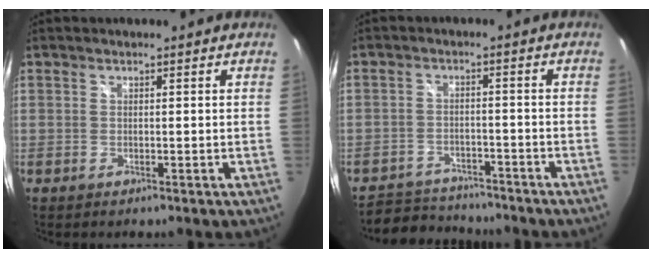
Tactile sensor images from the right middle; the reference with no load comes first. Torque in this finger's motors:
{"motor_torque": [0.07, -0.42, -0.19, -0.10]}